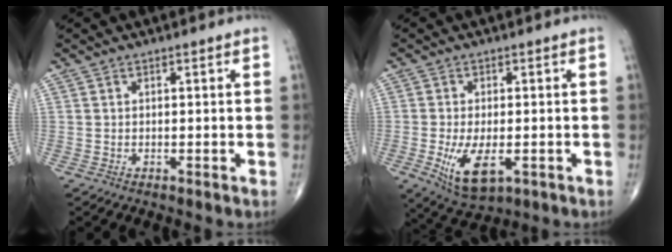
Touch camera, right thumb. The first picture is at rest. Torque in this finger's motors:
{"motor_torque": [-0.23, 0.46, 0.52, 0.28, 0.21]}